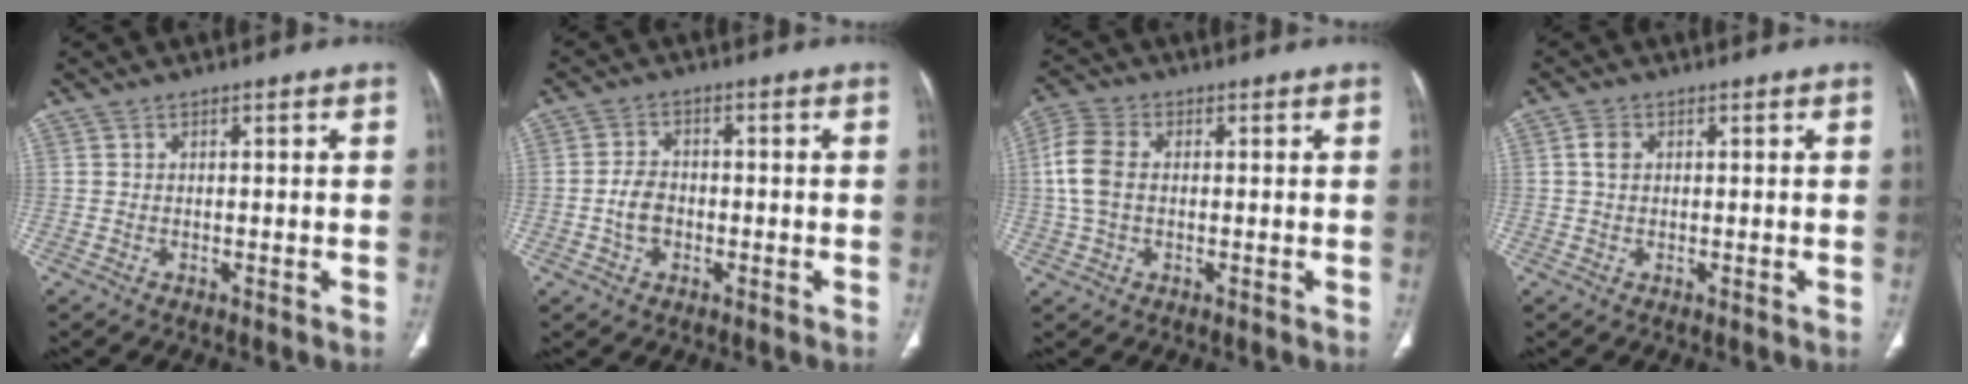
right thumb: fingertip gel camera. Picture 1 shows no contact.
{"total": 4.4, "force": [-1.1, 3.2, 2.8], "torque": [-0.042, 0.015, -0.024]}
{"total": 7.4, "force": [0.4, 4.9, 5.5], "torque": [-0.128, 0.016, 0.005]}
{"total": 2.2, "force": [0.5, 1.6, 1.5], "torque": [-0.025, 0.005, 0.008]}